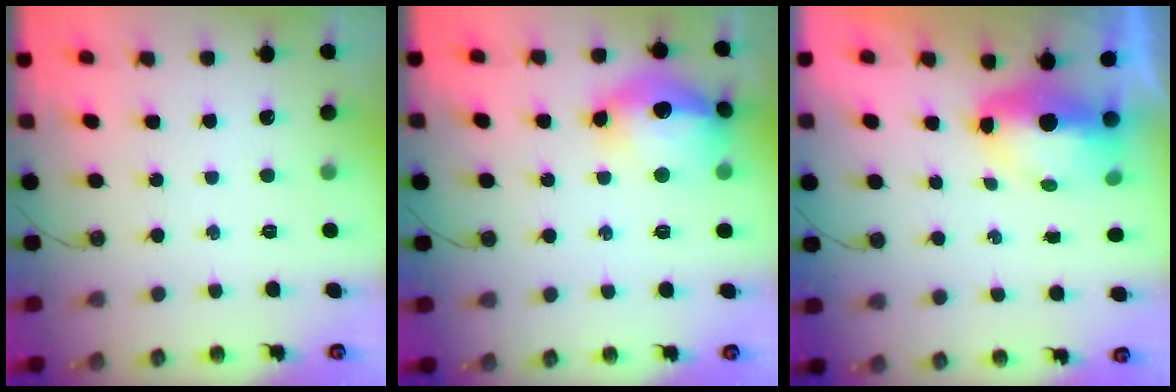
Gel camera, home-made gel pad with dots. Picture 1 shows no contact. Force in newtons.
{"total": 16.5, "press": 16.4, "slide": 1.4}
{"total": 8.0, "press": 7.8, "slide": 1.5}